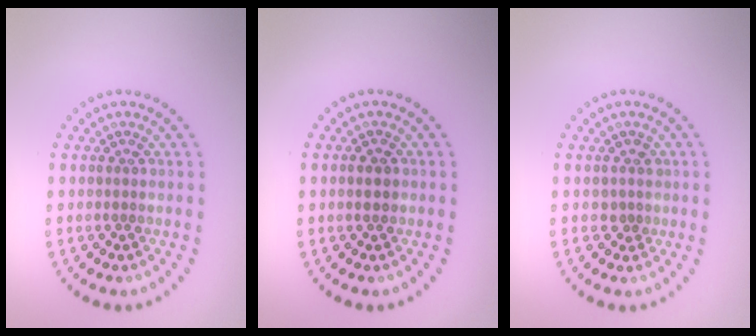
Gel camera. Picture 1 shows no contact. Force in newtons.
{"total": 1.2, "press": 1.2, "slide": 0.2}
{"total": 1.3, "press": 1.0, "slide": 0.8}